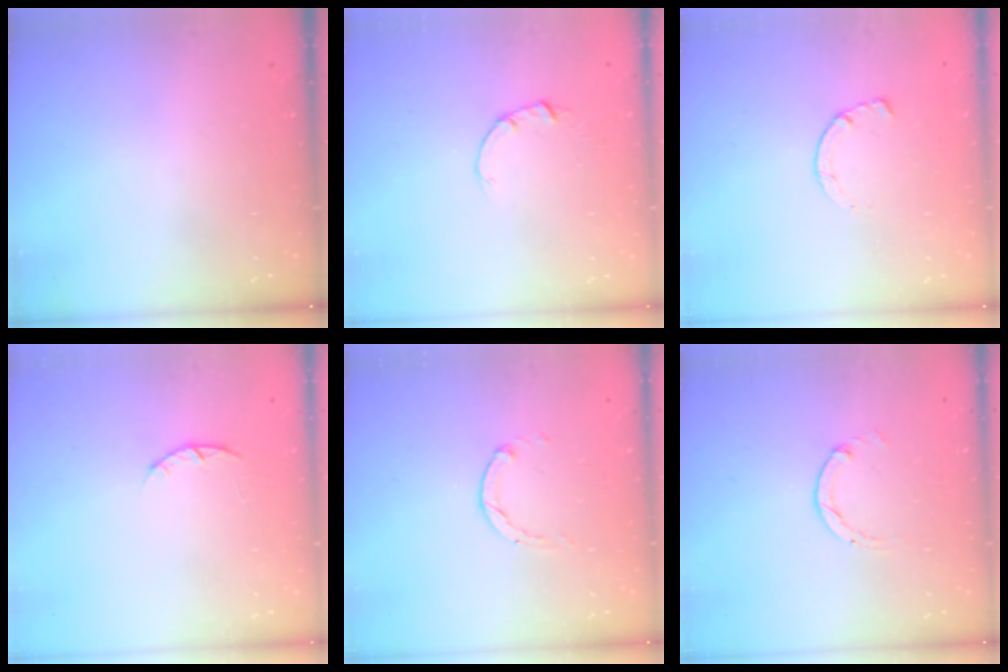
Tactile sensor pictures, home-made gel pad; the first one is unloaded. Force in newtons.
{"total": 2.0, "press": 2.0, "slide": 0.3}
{"total": 1.8, "press": 1.7, "slide": 0.3}
{"total": 3.0, "press": 3.0, "slide": 0.4}
{"total": 0.7, "press": 0.6, "slide": 0.2}
{"total": 0.0}